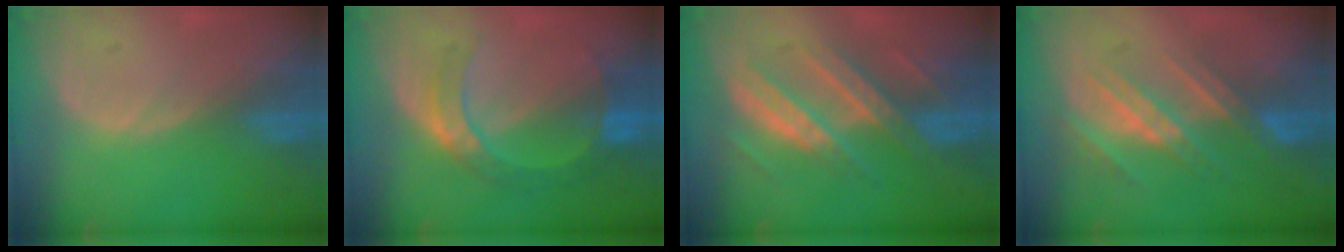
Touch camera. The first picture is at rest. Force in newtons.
{"total": 7.1, "press": 6.5, "slide": 2.9}
{"total": 7.9, "press": 7.9, "slide": 0.4}
{"total": 7.8, "press": 7.2, "slide": 2.9}